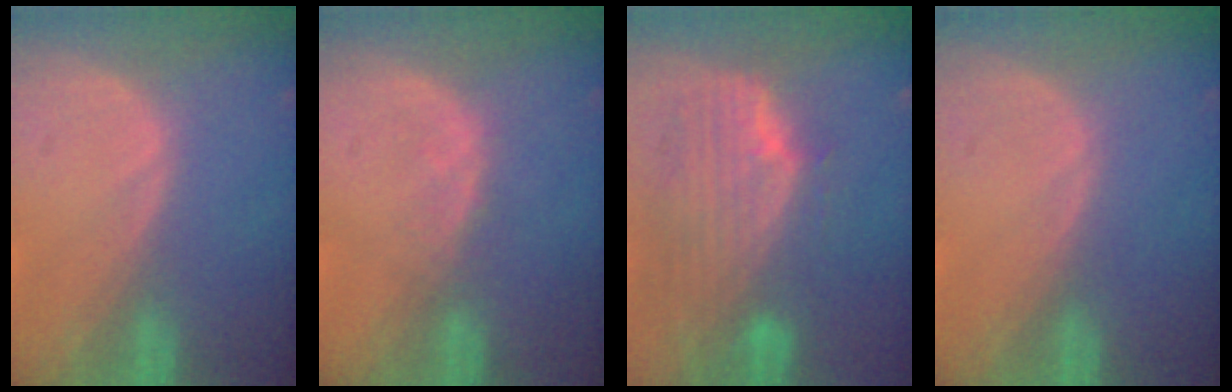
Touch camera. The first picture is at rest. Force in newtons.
{"total": 1.4, "press": 1.4, "slide": 0.2}
{"total": 10.0, "press": 8.9, "slide": 4.5}
{"total": 0.0}